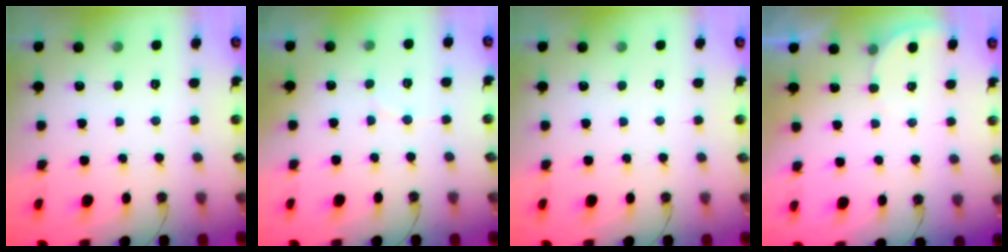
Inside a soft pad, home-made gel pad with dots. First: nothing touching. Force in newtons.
{"total": 3.0, "press": 3.0, "slide": 0.2}
{"total": 0.0}
{"total": 1.9, "press": 1.9, "slide": 0.1}